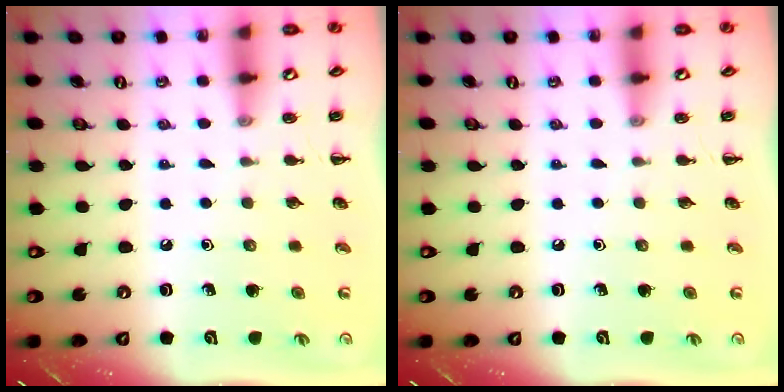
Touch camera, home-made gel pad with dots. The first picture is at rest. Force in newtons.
{"total": 0.0}